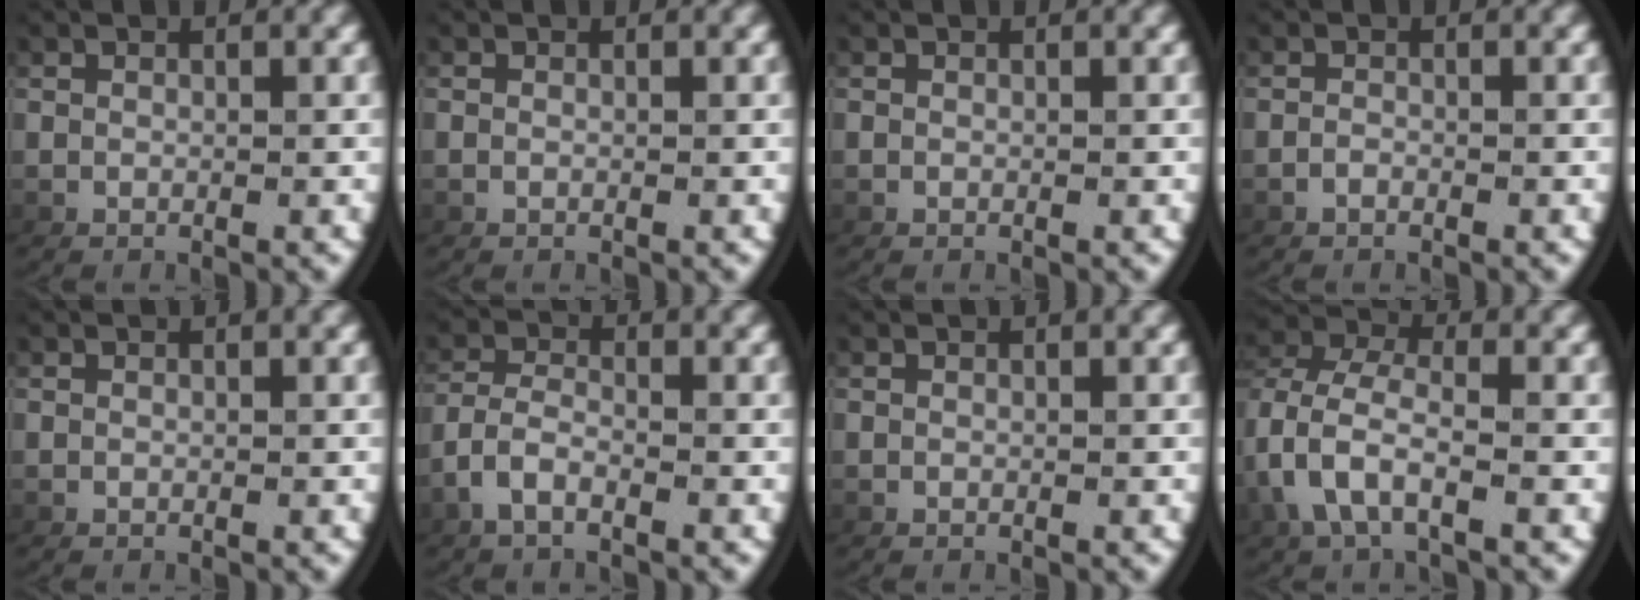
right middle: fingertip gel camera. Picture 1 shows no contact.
{"total": 0.6, "force": [-0.4, 0.4, 0.1], "torque": [-0.004, 0.004, -0.012]}
{"total": 0.0}
{"total": 0.8, "force": [-0.8, -0.1, 0.0], "torque": [-0.001, 0.004, -0.019]}
{"total": 0.0}
{"total": 2.4, "force": [-1.4, 1.2, 1.5], "torque": [-0.042, -0.004, -0.025]}
{"total": 0.0}
{"total": 3.8, "force": [0.0, 2.5, 2.9], "torque": [-0.073, -0.005, -0.002]}